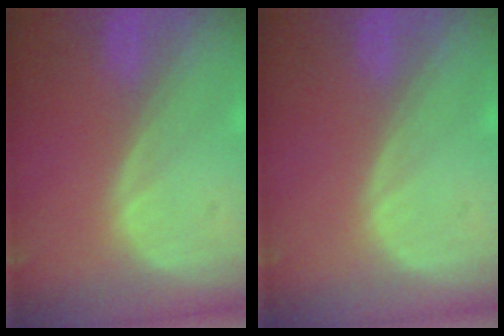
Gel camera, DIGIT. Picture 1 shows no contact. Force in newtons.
{"total": 0.0}